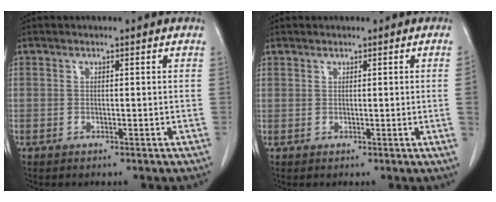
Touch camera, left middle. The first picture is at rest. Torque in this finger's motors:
{"motor_torque": [0.55, -0.56, -0.63, -0.21]}